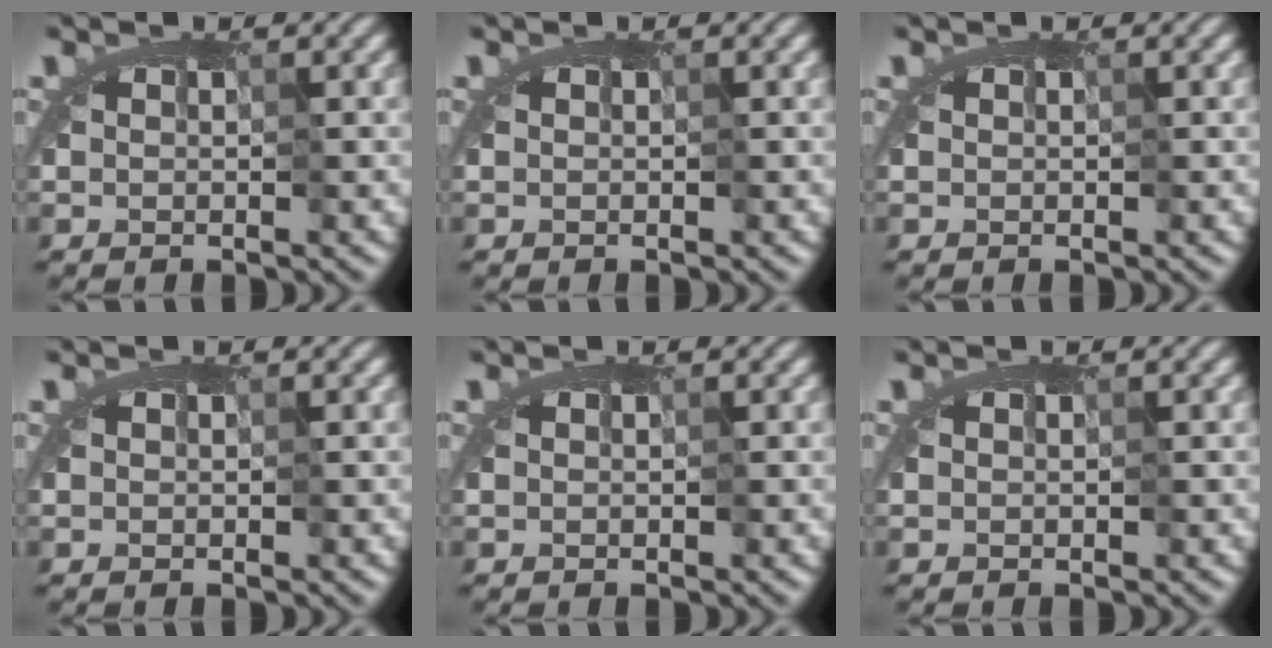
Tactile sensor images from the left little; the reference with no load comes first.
{"total": 0.0}
{"total": 0.0}
{"total": 0.0}
{"total": 0.0}
{"total": 0.0}